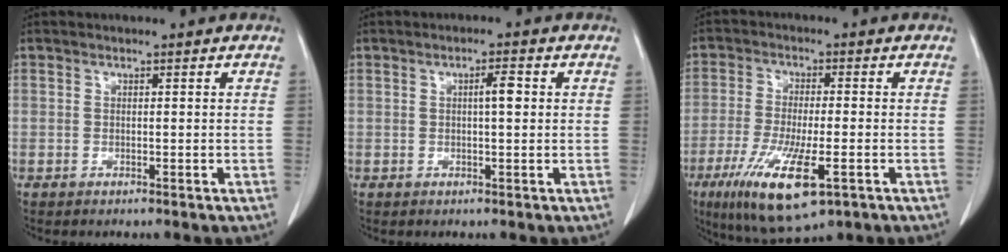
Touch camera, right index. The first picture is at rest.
{"total": 2.5, "force": [0.4, 0.3, 2.5], "torque": [-0.041, 0.003, 0.006]}
{"total": 12.8, "force": [-5.8, 2.8, 11.1], "torque": [-0.210, -0.033, -0.093]}